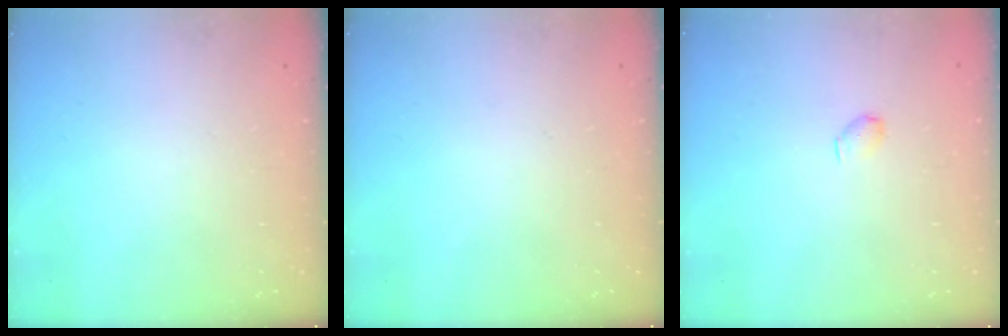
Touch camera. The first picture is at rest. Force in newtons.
{"total": 0.0}
{"total": 3.1, "press": 3.0, "slide": 0.5}